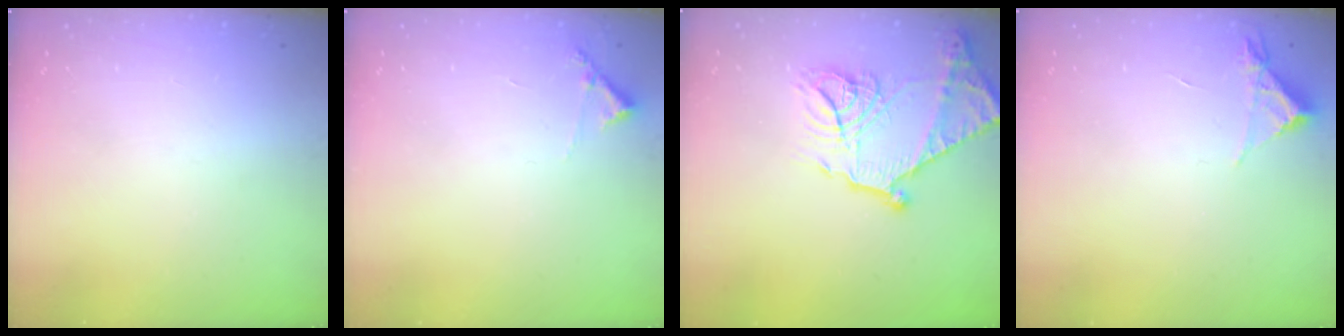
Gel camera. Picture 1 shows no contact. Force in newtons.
{"total": 5.7, "press": 5.7, "slide": 0.3}
{"total": 20.7, "press": 20.6, "slide": 2.0}
{"total": 3.5, "press": 3.5, "slide": 0.4}